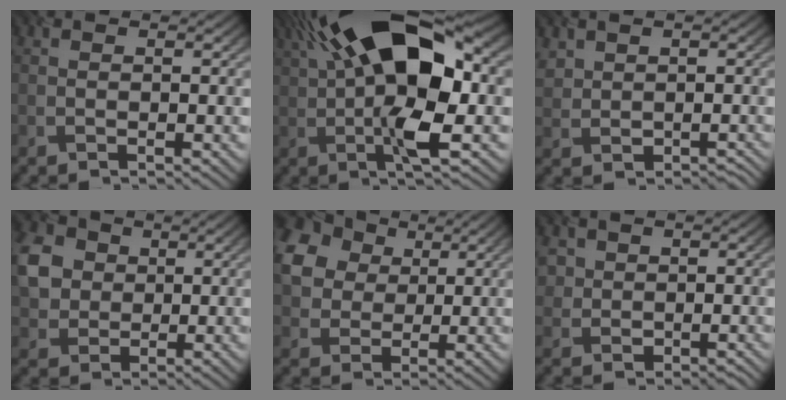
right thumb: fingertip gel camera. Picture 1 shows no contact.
{"total": 16.3, "force": [3.0, 7.0, 14.4], "torque": [-0.252, 0.028, 0.036]}
{"total": 2.8, "force": [0.7, 2.5, 1.1], "torque": [-0.021, -0.011, 0.017]}
{"total": 6.8, "force": [1.2, 5.9, 3.1], "torque": [-0.088, 0.009, 0.019]}
{"total": 10.5, "force": [3.5, 8.1, 5.7], "torque": [-0.160, 0.020, 0.061]}
{"total": 3.7, "force": [0.7, 3.5, 0.9], "torque": [-0.025, 0.003, 0.006]}